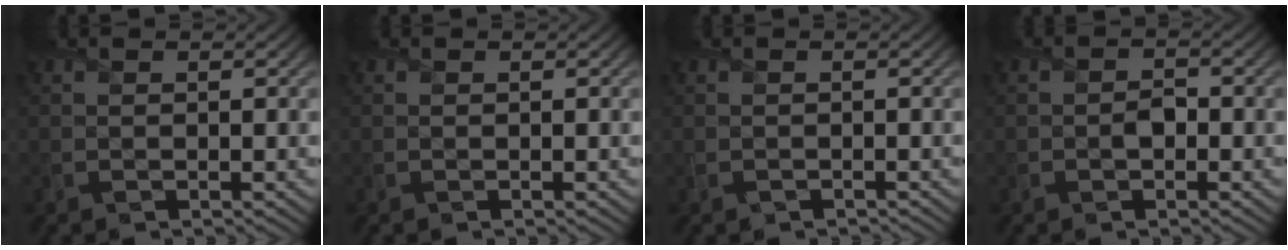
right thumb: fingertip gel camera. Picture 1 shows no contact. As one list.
[{"total": 0.0}, {"total": 0.7, "force": [-0.5, 0.5, 0.0], "torque": [0.000, -0.007, -0.009]}, {"total": 1.6, "force": [-0.6, 1.2, 0.9], "torque": [-0.014, 0.000, -0.013]}]